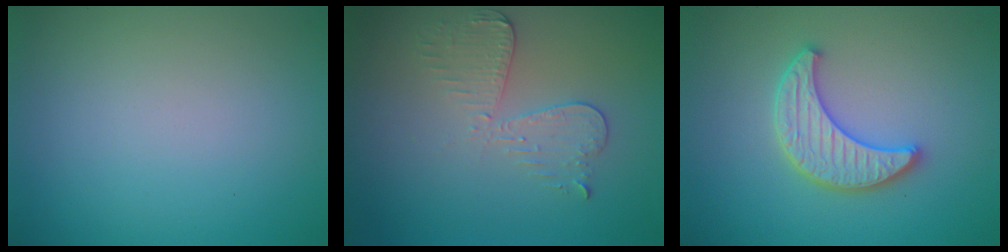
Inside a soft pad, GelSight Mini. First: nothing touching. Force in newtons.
{"total": 2.9, "press": 2.7, "slide": 1.2}
{"total": 3.8, "press": 3.5, "slide": 1.4}